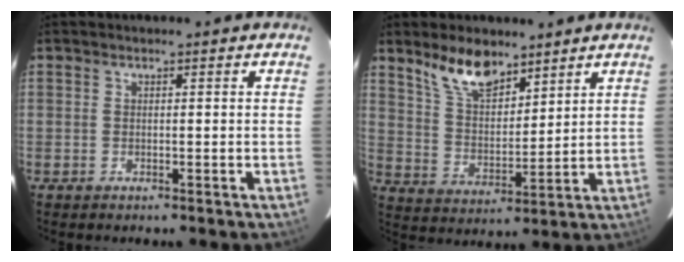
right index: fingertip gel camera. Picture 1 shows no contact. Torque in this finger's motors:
{"motor_torque": [0.37, 0.36, 0.14, 0.06]}